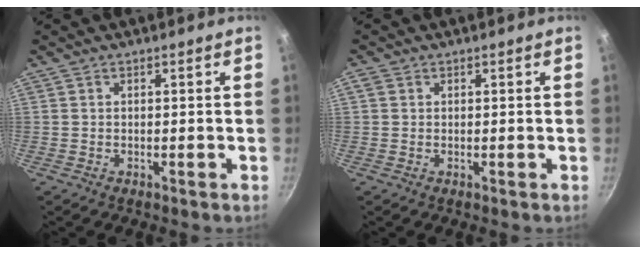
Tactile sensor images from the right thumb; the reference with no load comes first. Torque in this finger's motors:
{"motor_torque": [-0.24, 0.70, 0.67, -0.20, 0.12]}